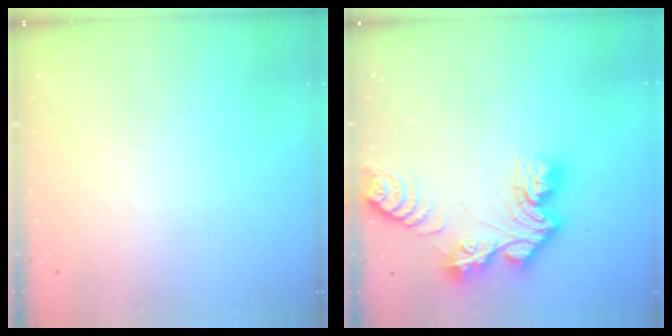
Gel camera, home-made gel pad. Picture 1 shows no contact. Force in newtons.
{"total": 13.2, "press": 13.2, "slide": 1.2}